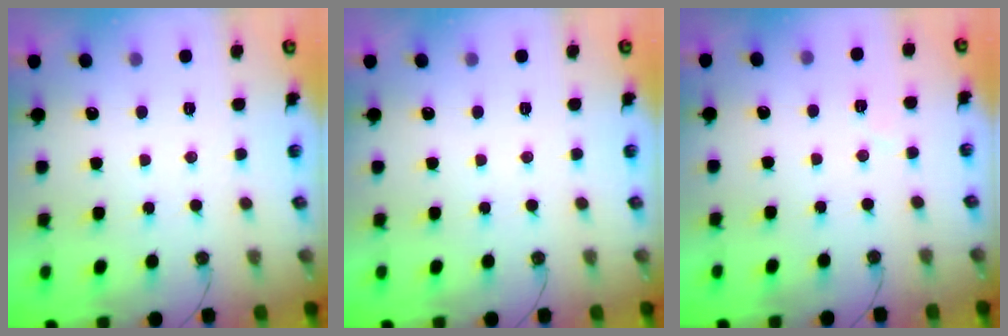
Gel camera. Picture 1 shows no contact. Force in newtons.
{"total": 0.0}
{"total": 4.3, "press": 3.7, "slide": 2.1}